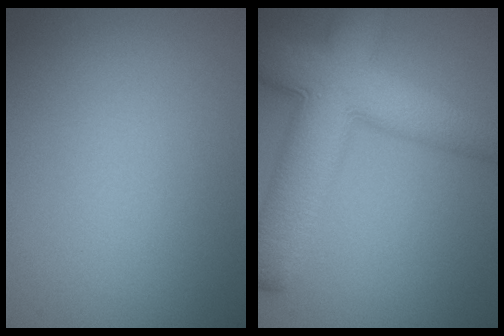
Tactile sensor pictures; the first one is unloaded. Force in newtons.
{"total": 11.8, "press": 11.8, "slide": 0.3}